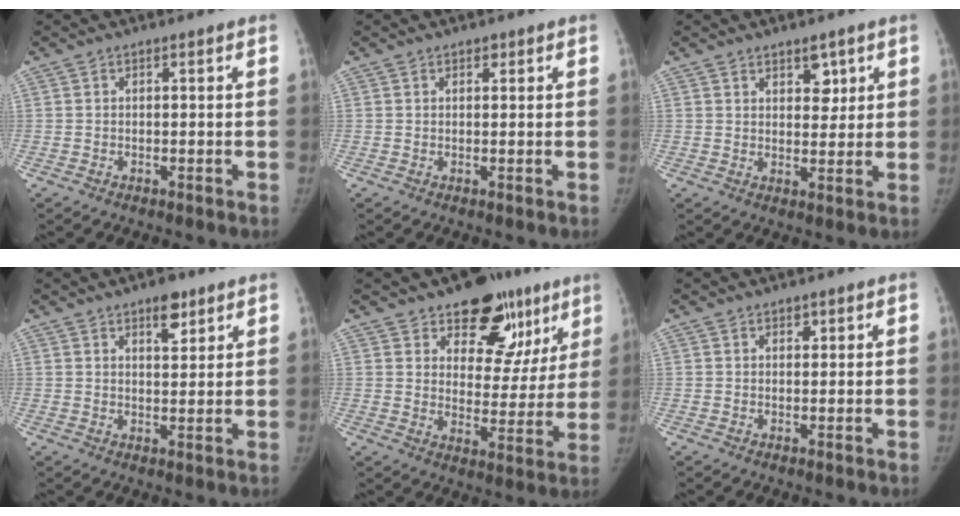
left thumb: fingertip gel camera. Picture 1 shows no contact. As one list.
[{"total": 0.8, "force": [0.5, 0.5, 0.4], "torque": [-0.001, -0.003, 0.006]}, {"total": 4.4, "force": [2.4, 2.6, 2.6], "torque": [-0.009, -0.015, 0.036]}, {"total": 4.8, "force": [3.1, 2.1, 3.1], "torque": [-0.027, -0.018, 0.045]}, {"total": 17.7, "force": [10.9, 10.3, 9.4], "torque": [-0.053, -0.046, 0.150]}, {"total": 1.2, "force": [0.7, 0.8, 0.5], "torque": [0.002, -0.003, 0.009]}]